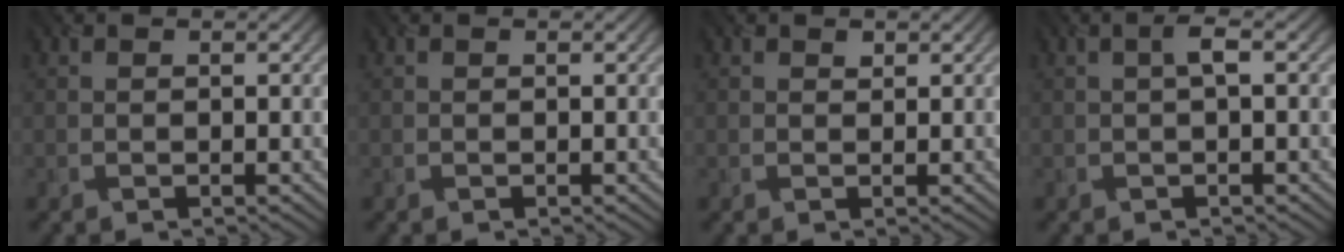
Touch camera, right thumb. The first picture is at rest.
{"total": 0.0}
{"total": 0.6, "force": [0.4, 0.3, -0.4], "torque": [0.004, -0.004, 0.008]}
{"total": 1.2, "force": [0.0, 0.1, 1.2], "torque": [-0.024, 0.004, -0.002]}